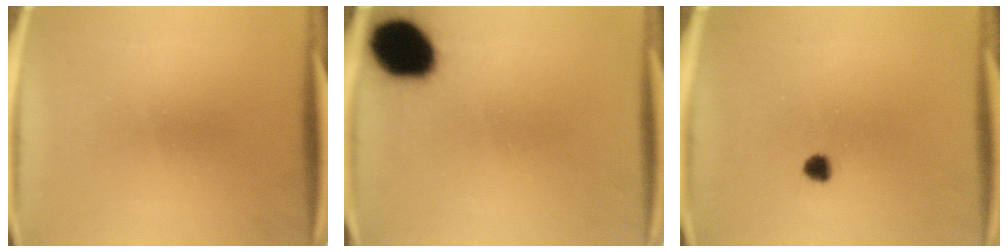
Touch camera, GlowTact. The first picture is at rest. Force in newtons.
{"total": 14.4}
{"total": 1.9}